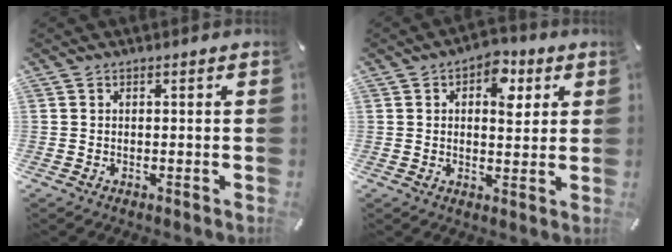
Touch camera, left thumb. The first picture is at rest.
{"total": 9.1, "force": [3.1, 5.5, 6.6], "torque": [-0.072, -0.009, 0.045]}